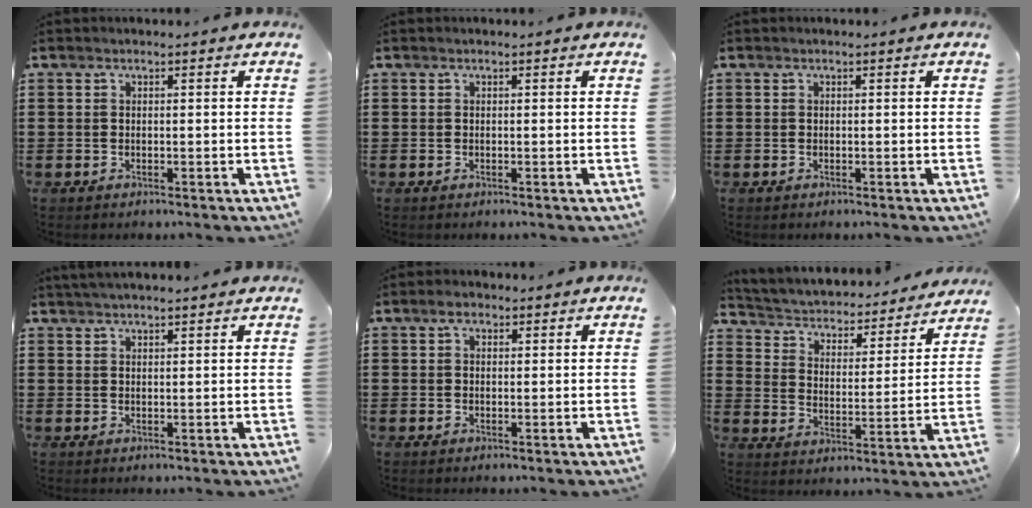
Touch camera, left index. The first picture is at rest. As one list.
[{"total": 0.0}, {"total": 0.0}, {"total": 1.7, "force": [1.6, 0.1, 0.5], "torque": [-0.012, 0.002, 0.031]}, {"total": 2.1, "force": [1.1, 1.2, 1.3], "torque": [-0.022, 0.004, 0.017]}, {"total": 2.8, "force": [2.7, 0.6, 0.2], "torque": [-0.025, -0.031, 0.035]}]